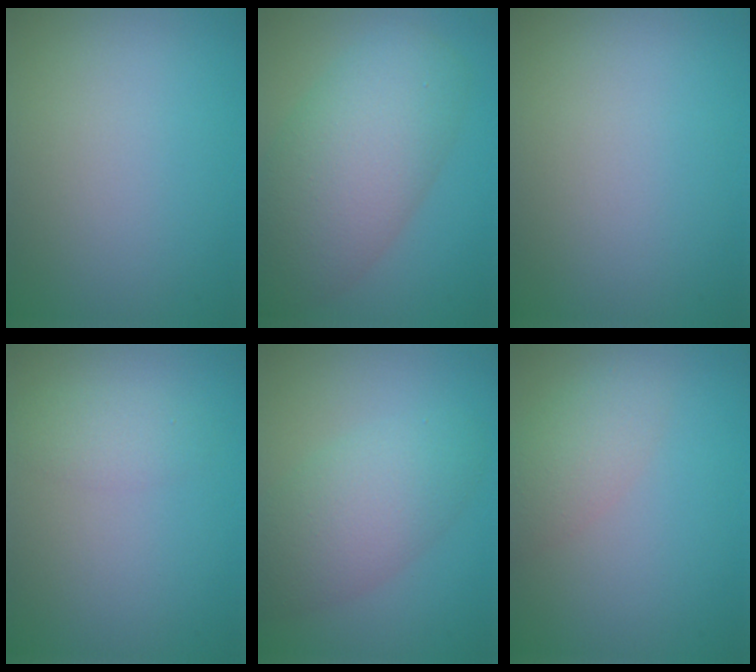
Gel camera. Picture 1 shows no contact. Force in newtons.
{"total": 8.9, "press": 8.9, "slide": 0.4}
{"total": 0.0}
{"total": 1.7, "press": 1.7, "slide": 0.0}
{"total": 5.1, "press": 5.1, "slide": 0.1}
{"total": 2.8, "press": 2.8, "slide": 0.1}